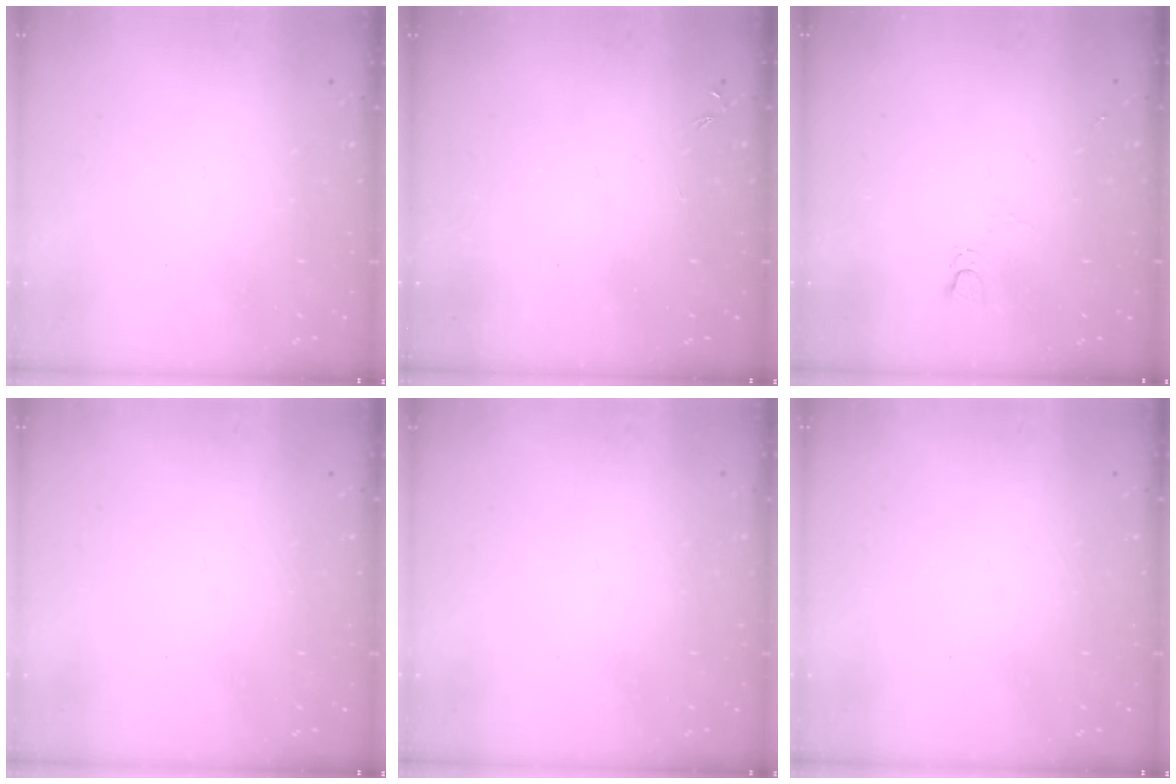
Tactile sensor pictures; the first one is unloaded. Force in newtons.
{"total": 0.0}
{"total": 2.5, "press": 2.5, "slide": 0.4}
{"total": 0.0}
{"total": 0.0}
{"total": 0.0}